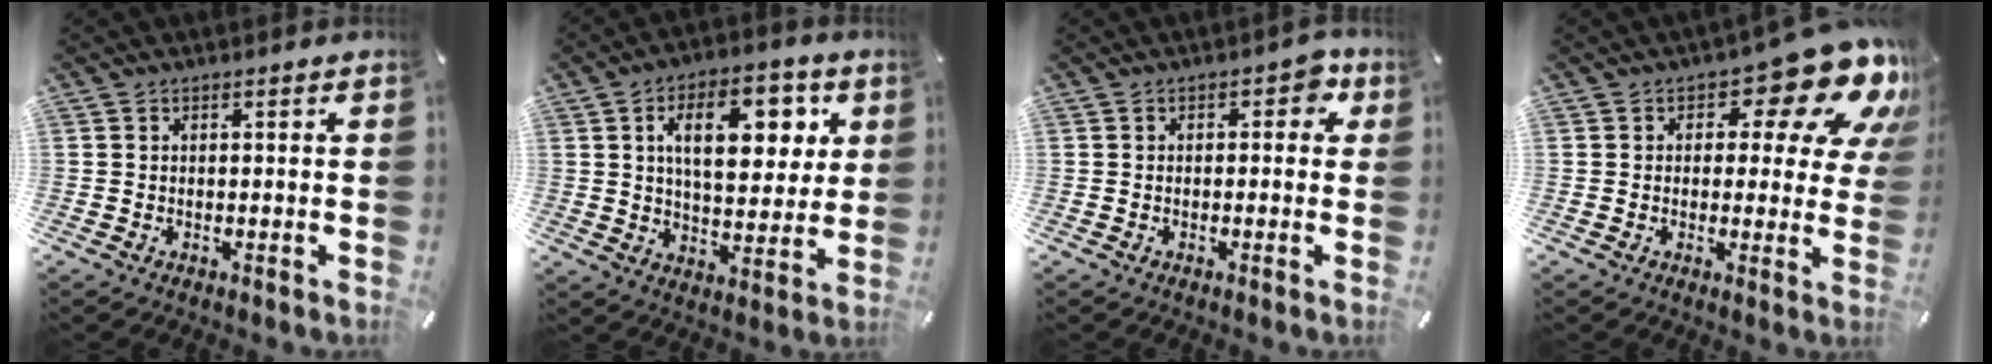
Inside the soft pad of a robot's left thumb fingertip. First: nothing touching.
{"total": 15.5, "force": [5.5, 8.5, 11.7], "torque": [-0.168, -0.004, 0.087]}
{"total": 3.6, "force": [0.2, 2.4, 2.7], "torque": [-0.033, 0.003, -0.004]}
{"total": 15.1, "force": [8.4, 7.0, 10.5], "torque": [-0.132, -0.064, 0.138]}